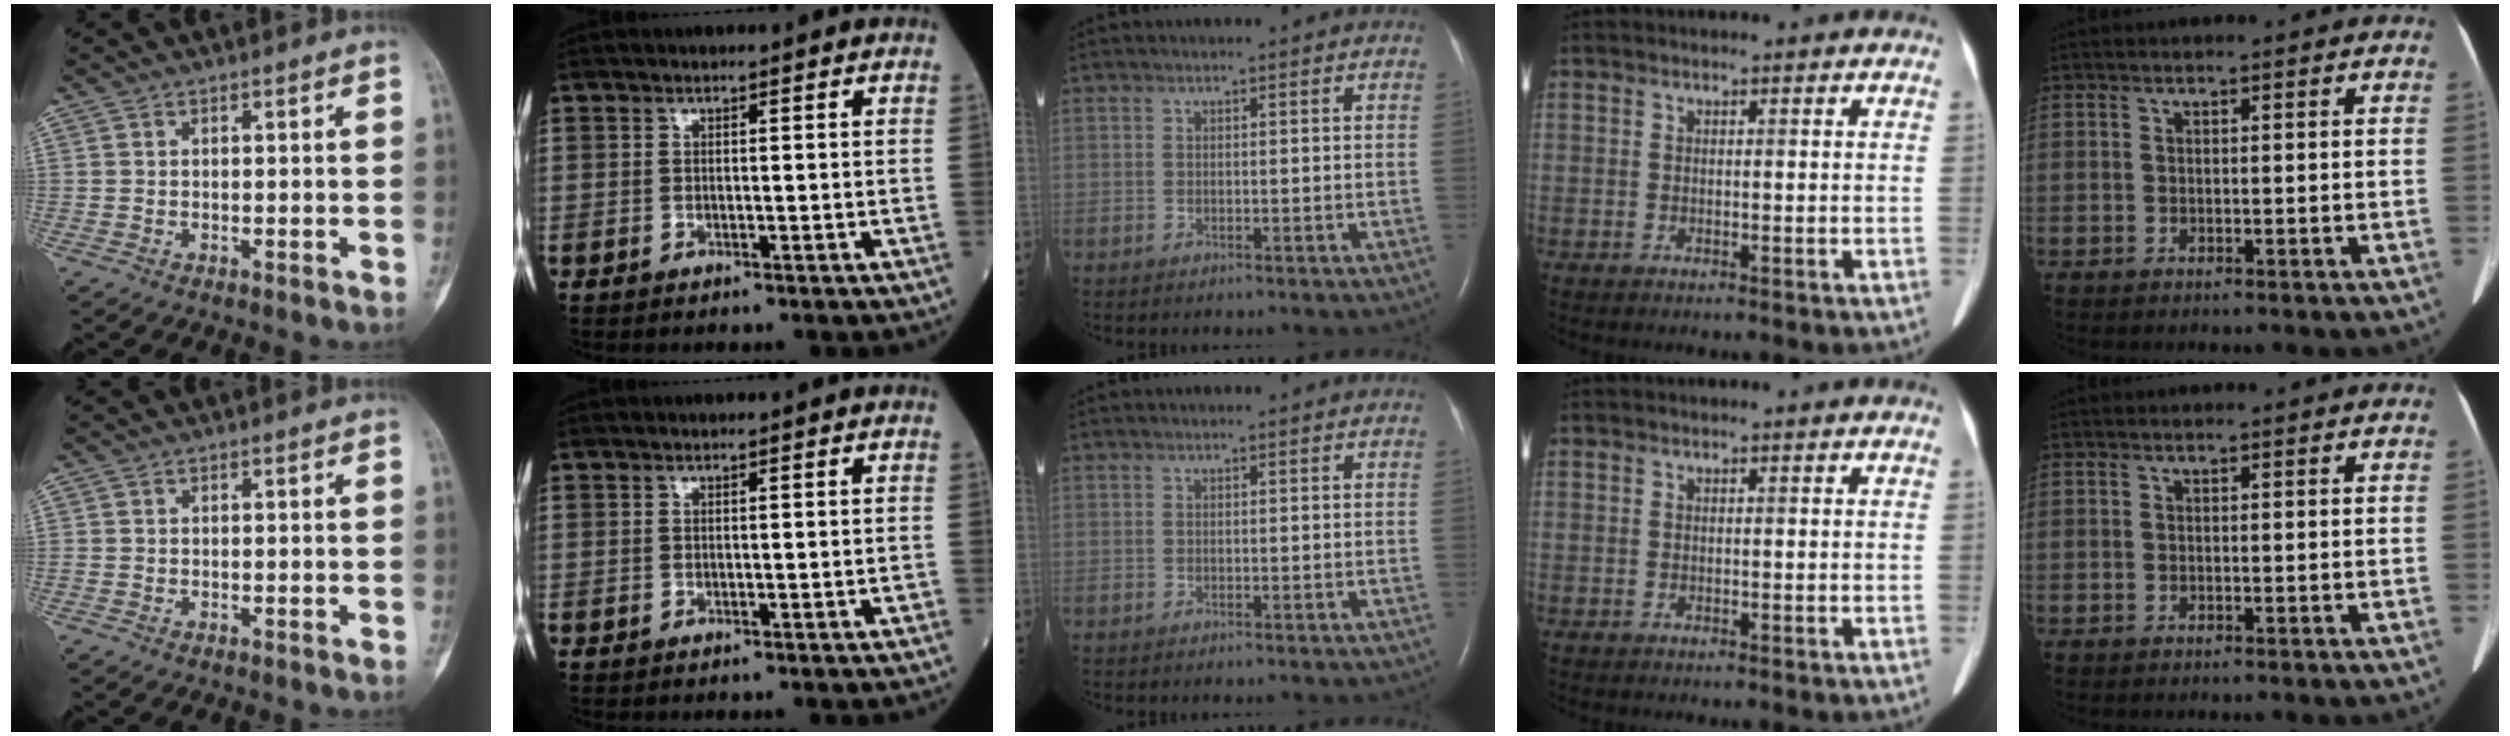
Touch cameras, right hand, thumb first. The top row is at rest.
{}